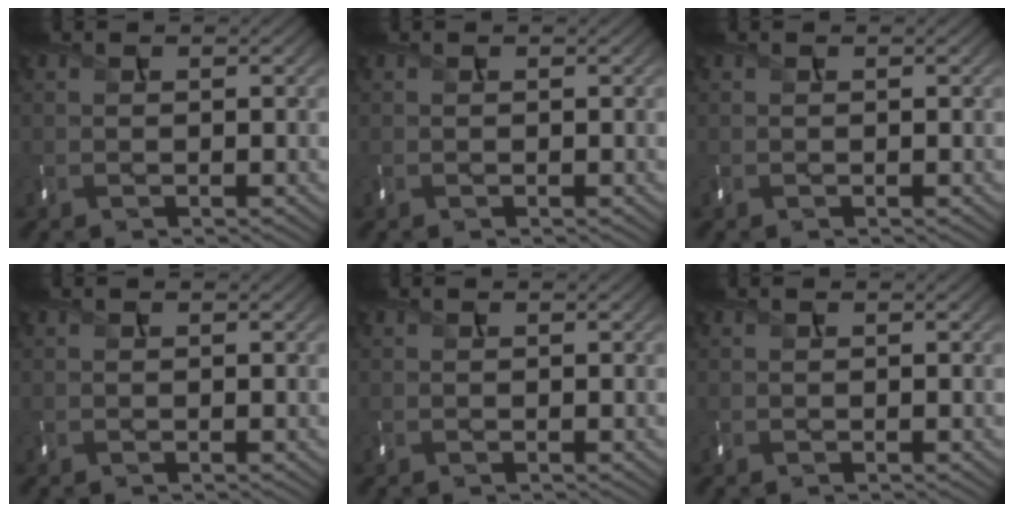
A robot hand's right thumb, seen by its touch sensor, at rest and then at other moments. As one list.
[{"total": 0.0}, {"total": 0.0}, {"total": 0.0}, {"total": 0.0}, {"total": 0.0}]